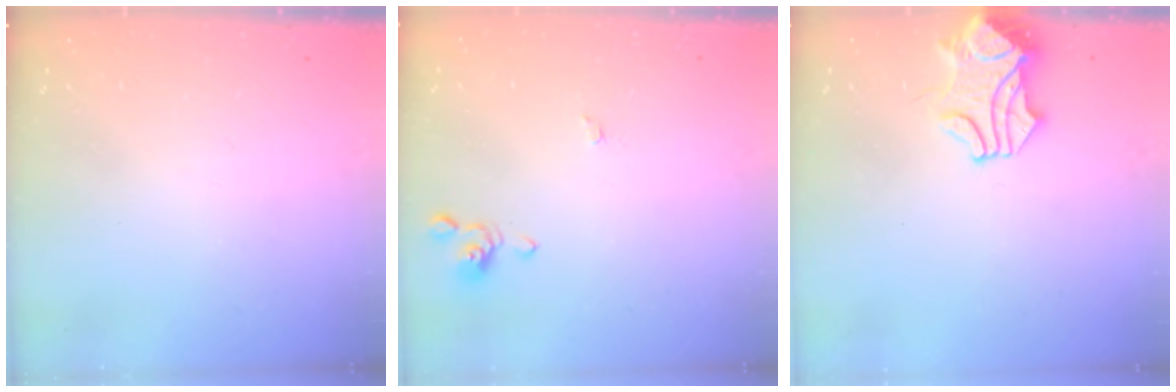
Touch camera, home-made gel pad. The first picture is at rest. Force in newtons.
{"total": 0.5, "press": 0.5, "slide": 0.2}
{"total": 1.9, "press": 1.8, "slide": 0.6}